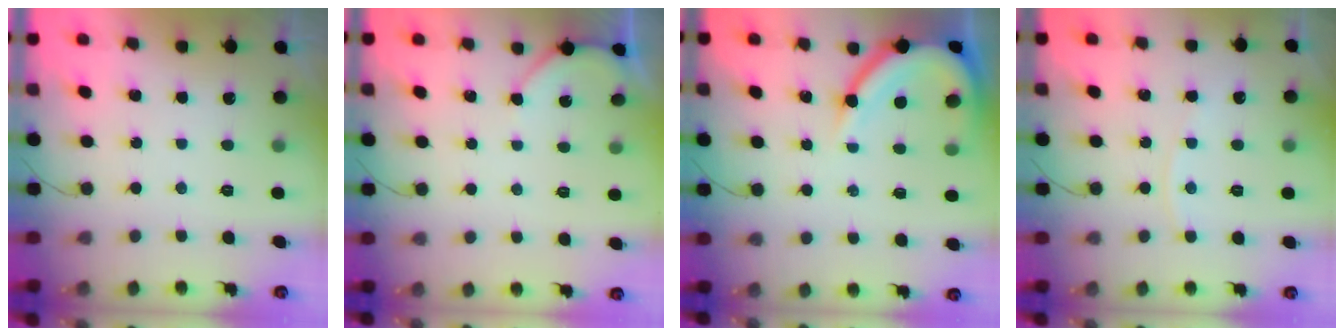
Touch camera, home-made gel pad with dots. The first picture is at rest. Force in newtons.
{"total": 3.2, "press": 3.2, "slide": 0.4}
{"total": 9.7, "press": 9.6, "slide": 1.2}
{"total": 2.5, "press": 2.5, "slide": 0.3}